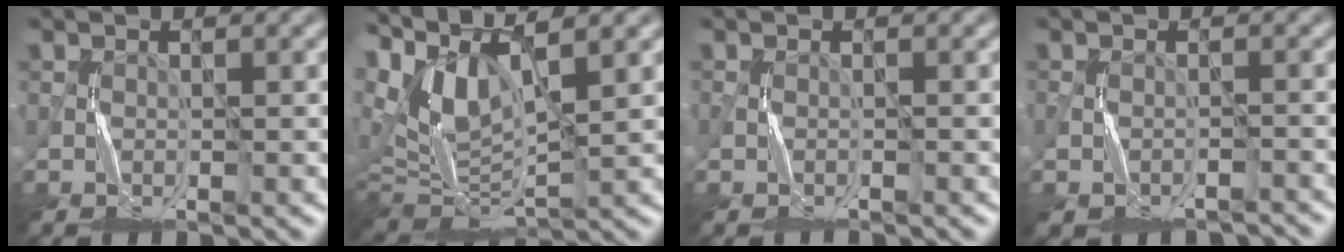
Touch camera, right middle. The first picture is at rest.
{"total": 7.9, "force": [3.6, 3.5, 6.0], "torque": [-0.136, 0.007, 0.073]}
{"total": 0.5, "force": [-0.5, 0.1, 0.2], "torque": [-0.006, 0.001, -0.012]}
{"total": 2.9, "force": [-2.4, 1.3, 0.9], "torque": [-0.016, -0.006, -0.038]}